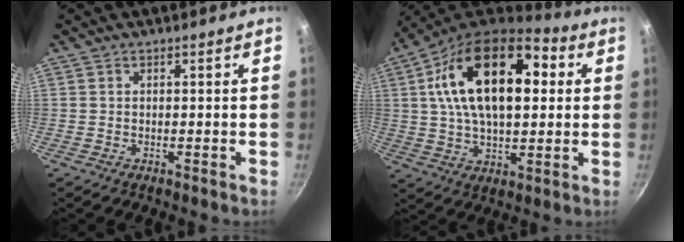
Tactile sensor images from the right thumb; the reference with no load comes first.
{"total": 23.9, "force": [5.0, 12.8, 19.5], "torque": [-0.322, 0.018, 0.074]}